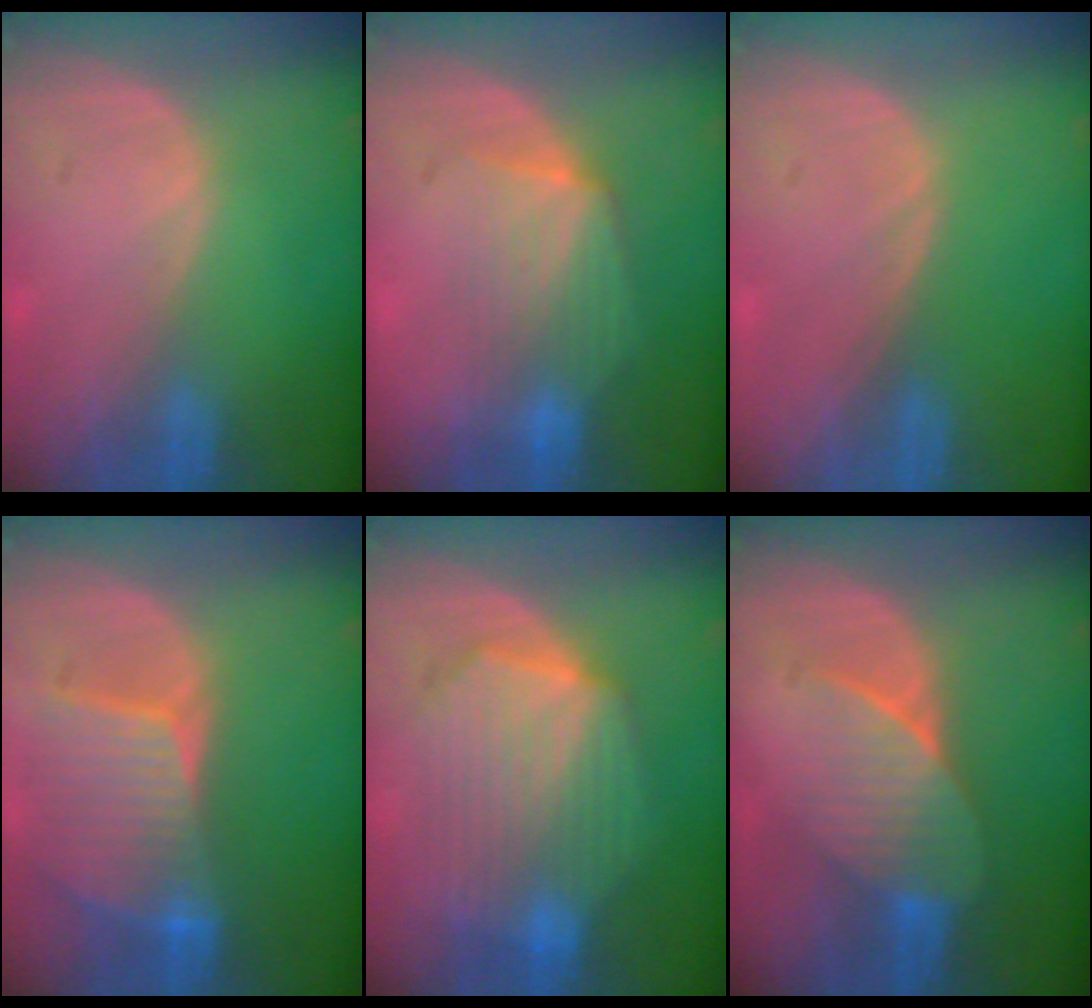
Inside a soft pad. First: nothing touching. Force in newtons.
{"total": 7.0, "press": 6.6, "slide": 2.3}
{"total": 0.0}
{"total": 8.7, "press": 7.8, "slide": 3.9}
{"total": 10.7, "press": 10.6, "slide": 0.8}
{"total": 7.2, "press": 6.6, "slide": 2.8}